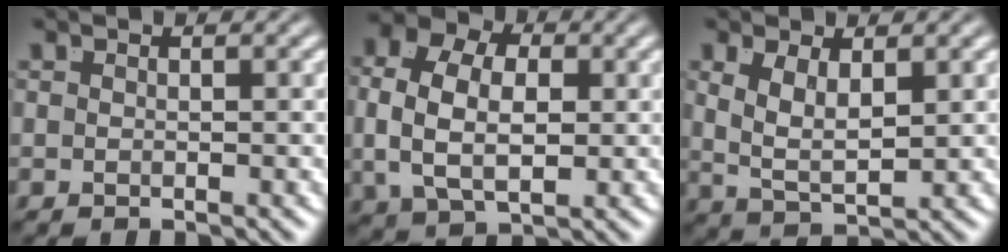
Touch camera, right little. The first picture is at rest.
{"total": 7.8, "force": [1.0, 5.6, 5.4], "torque": [-0.105, -0.003, 0.015]}
{"total": 4.0, "force": [0.7, 2.3, 3.2], "torque": [-0.069, -0.014, 0.018]}